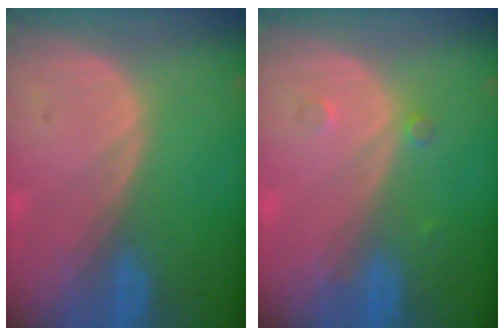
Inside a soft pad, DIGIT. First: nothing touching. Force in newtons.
{"total": 1.3, "press": 1.3, "slide": 0.1}